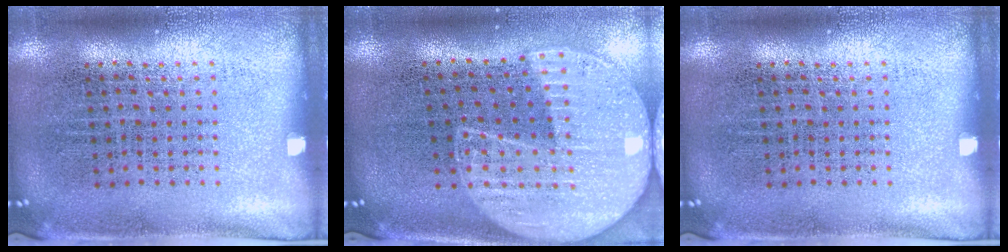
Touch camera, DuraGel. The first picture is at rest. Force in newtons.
{"total": 2.2, "press": 1.9, "slide": 1.0}
{"total": 0.0}